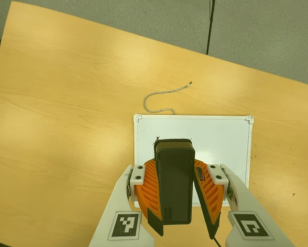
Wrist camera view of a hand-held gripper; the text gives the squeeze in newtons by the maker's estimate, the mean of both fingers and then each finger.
{"total": 9.2, "left": 9.2, "right": 9.2}